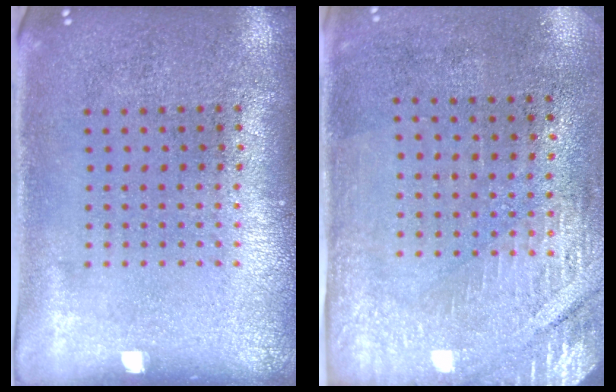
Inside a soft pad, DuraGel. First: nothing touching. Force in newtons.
{"total": 2.8, "press": 2.4, "slide": 1.4}